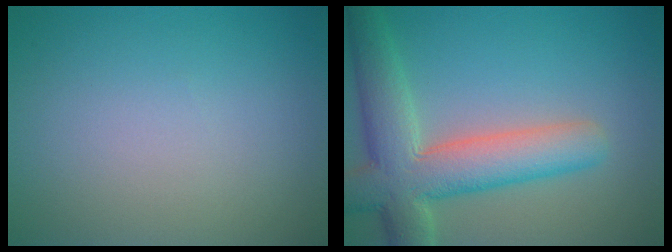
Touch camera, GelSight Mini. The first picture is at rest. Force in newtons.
{"total": 8.1, "press": 8.1, "slide": 0.6}